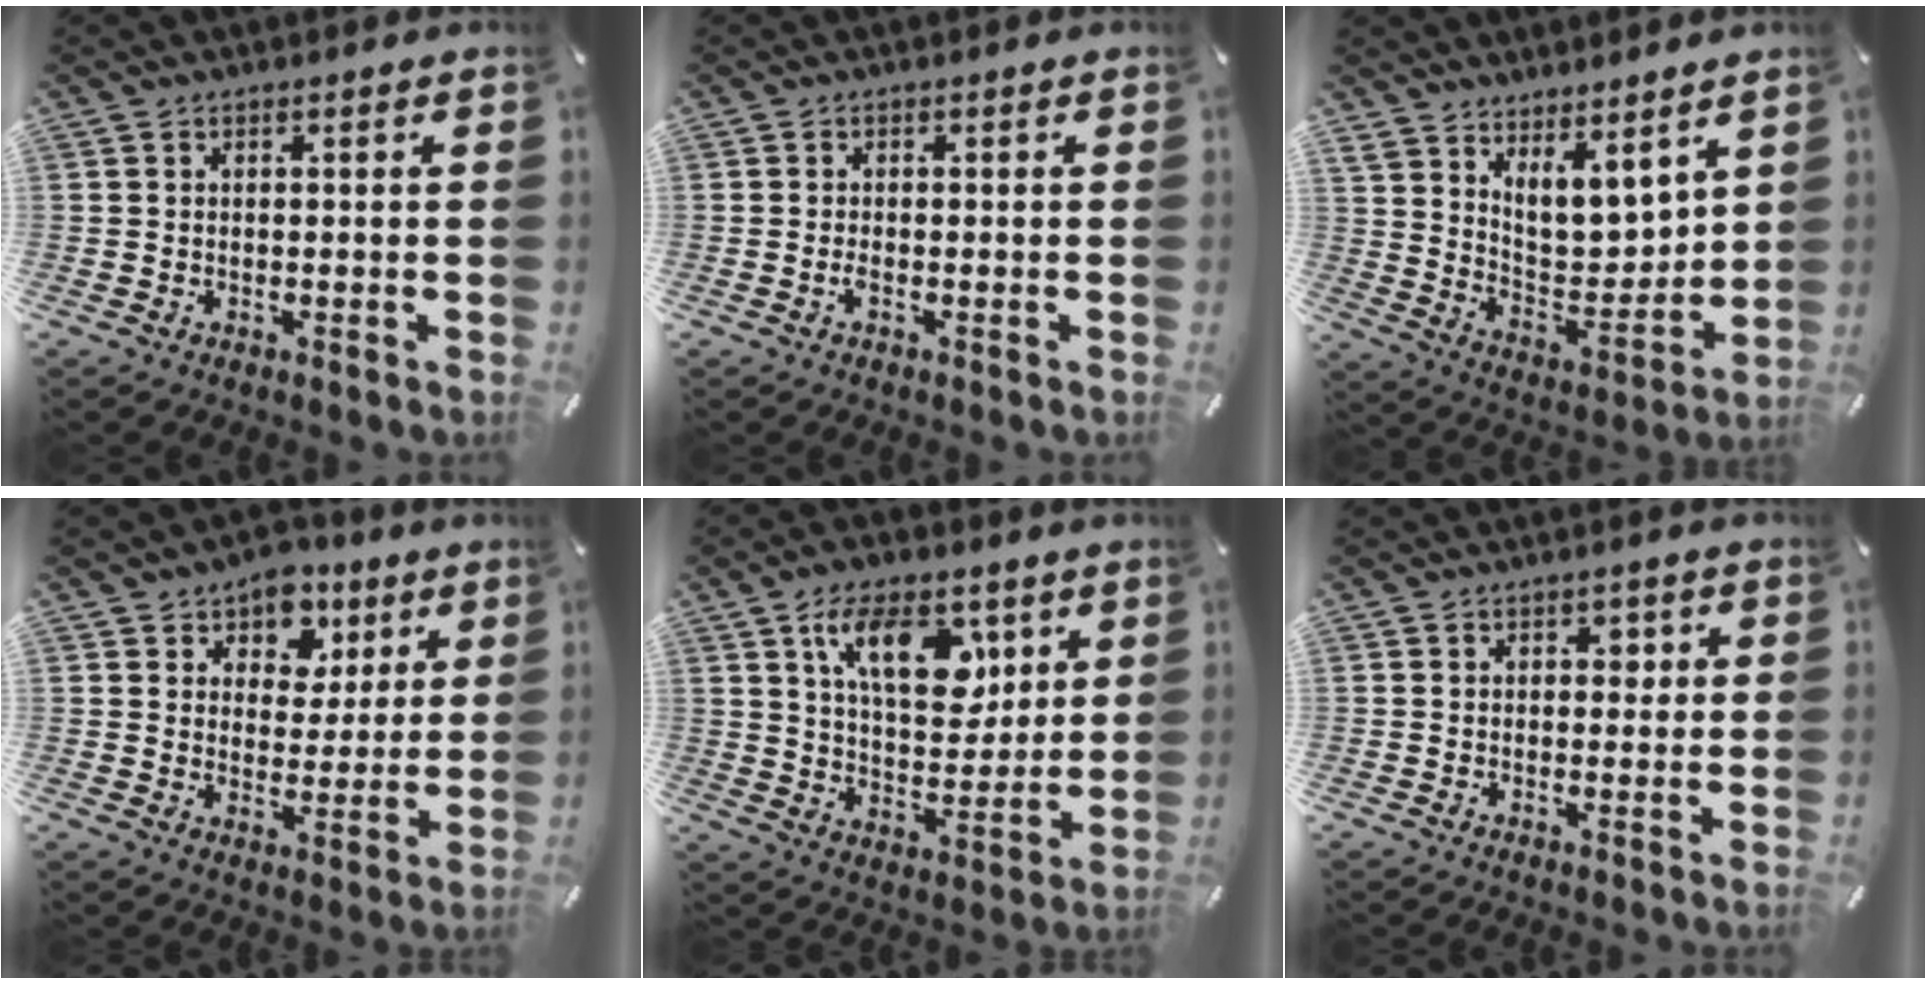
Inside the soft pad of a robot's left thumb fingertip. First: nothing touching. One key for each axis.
{"total": 1.3, "fx": -0.5, "fy": 0.2, "fz": 1.2, "tx": -0.023, "ty": 0.000, "tz": -0.010}
{"total": 9.4, "fx": 8.0, "fy": 4.2, "fz": 2.7, "tx": -0.061, "ty": -0.077, "tz": 0.154}
{"total": 8.9, "fx": 5.0, "fy": 7.0, "fz": 2.4, "tx": -0.029, "ty": -0.039, "tz": 0.084}
{"total": 15.4, "fx": 7.3, "fy": 8.6, "fz": 10.5, "tx": -0.159, "ty": -0.015, "tz": 0.126}
{"total": 2.1, "fx": 0.6, "fy": 1.5, "fz": 1.4, "tx": -0.005, "ty": -0.002, "tz": 0.002}